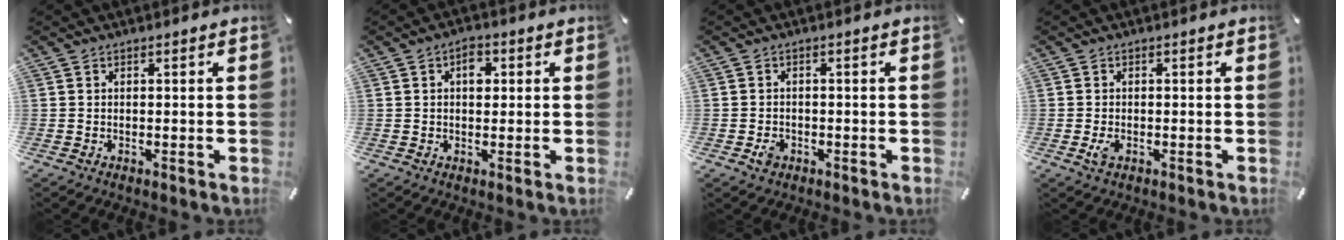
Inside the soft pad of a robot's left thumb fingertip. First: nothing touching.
{"total": 3.9, "force": [1.0, 2.5, 2.8], "torque": [-0.027, -0.003, 0.008]}
{"total": 2.3, "force": [-1.0, 1.8, 1.1], "torque": [-0.018, 0.004, -0.017]}
{"total": 2.1, "force": [-0.7, 1.2, 1.6], "torque": [-0.042, -0.004, -0.015]}